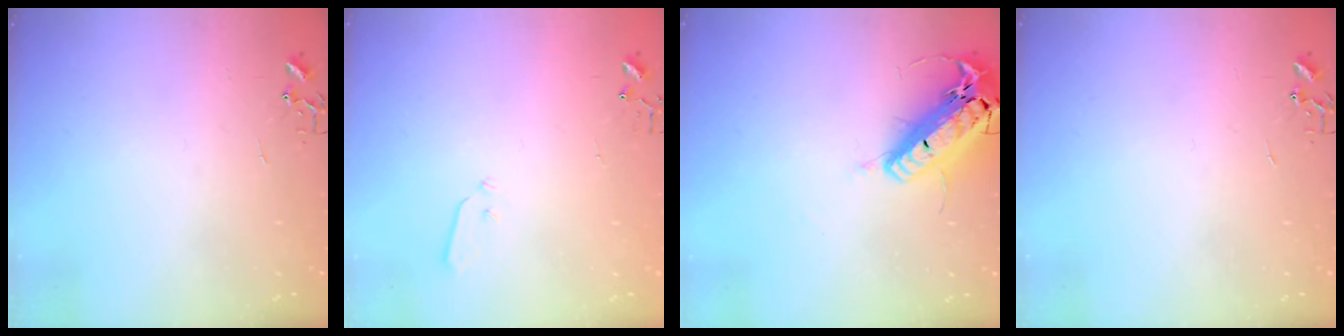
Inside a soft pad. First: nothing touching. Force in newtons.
{"total": 3.6, "press": 3.6, "slide": 0.6}
{"total": 22.0, "press": 21.5, "slide": 4.5}
{"total": 0.0}